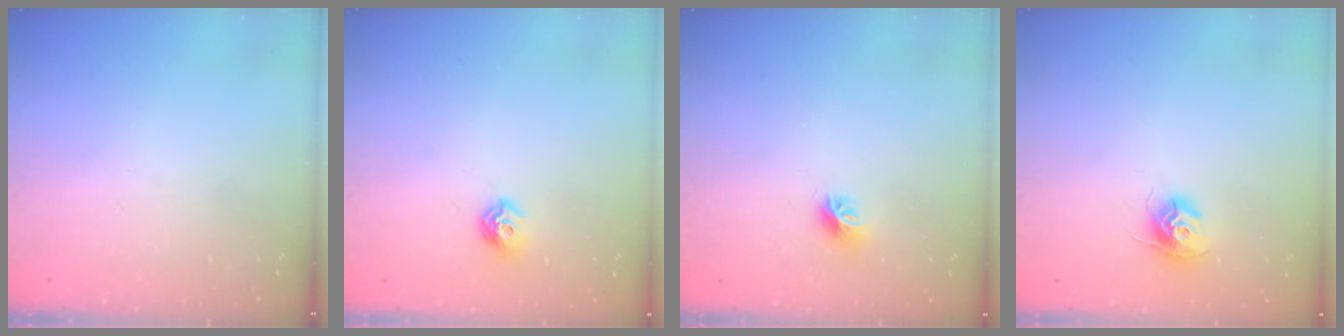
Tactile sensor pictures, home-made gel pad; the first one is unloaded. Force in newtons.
{"total": 7.5, "press": 7.4, "slide": 1.0}
{"total": 7.4, "press": 7.3, "slide": 0.6}
{"total": 9.7, "press": 9.7, "slide": 0.5}